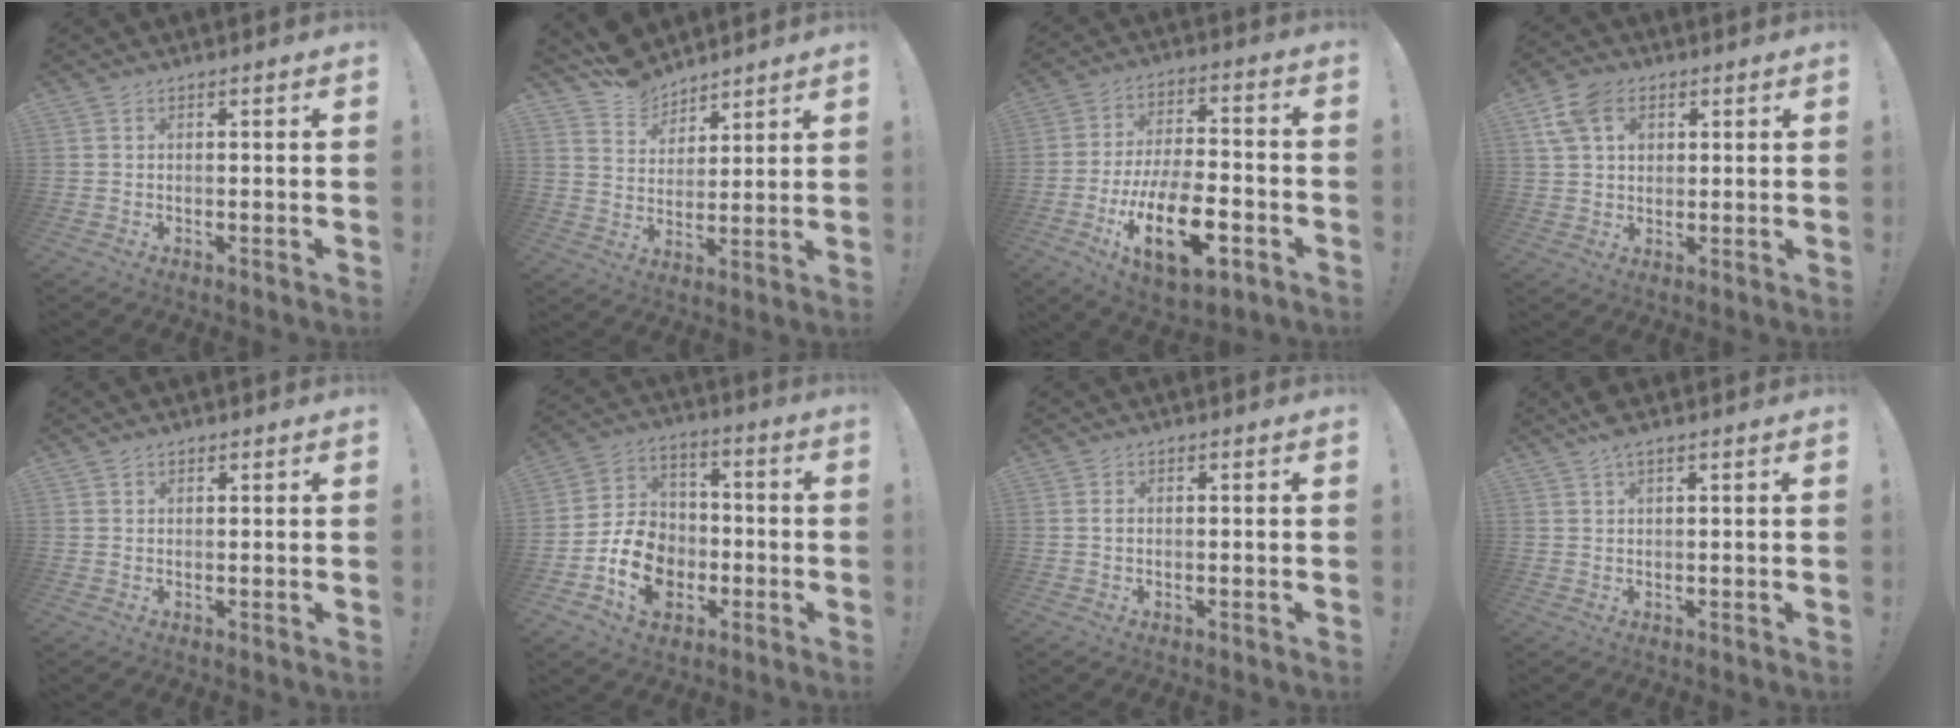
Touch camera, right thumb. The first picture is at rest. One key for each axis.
{"total": 10.0, "fx": 8.4, "fy": 5.2, "fz": 1.9, "tx": -0.036, "ty": -0.065, "tz": 0.161}
{"total": 20.7, "fx": -8.3, "fy": 9.2, "fz": 16.6, "tx": -0.292, "ty": 0.035, "tz": -0.132}
{"total": 9.8, "fx": 4.0, "fy": 6.9, "fz": 5.7, "tx": -0.115, "ty": -0.002, "tz": 0.076}
{"total": 0.9, "fx": 0.7, "fy": 0.6, "fz": 0.2, "tx": 0.004, "ty": -0.002, "tz": 0.012}
{"total": 14.6, "fx": -5.4, "fy": 11.4, "fz": 7.4, "tx": -0.113, "ty": 0.042, "tz": -0.088}
{"total": 0.8, "fx": 0.0, "fy": 0.4, "fz": 0.7, "tx": -0.016, "ty": 0.004, "tz": -0.001}
{"total": 3.1, "fx": 2.1, "fy": 0.9, "fz": 2.1, "tx": -0.043, "ty": -0.008, "tz": 0.039}